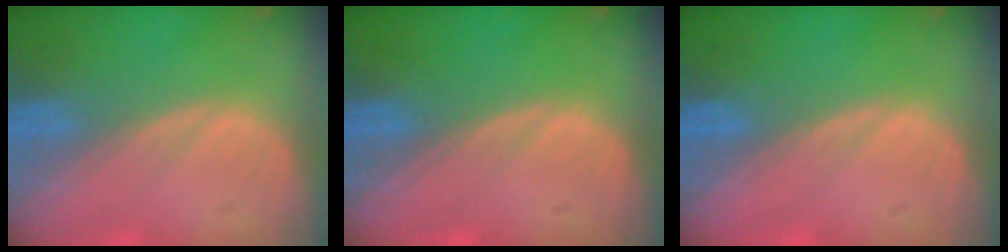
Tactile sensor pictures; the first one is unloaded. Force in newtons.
{"total": 0.0}
{"total": 0.0}